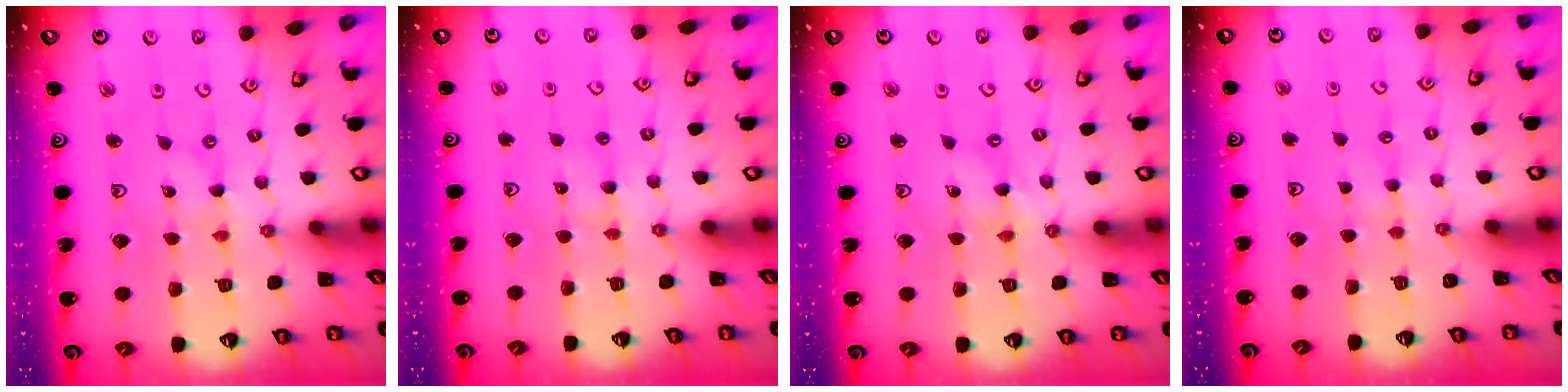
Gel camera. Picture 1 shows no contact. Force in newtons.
{"total": 3.5, "press": 3.5, "slide": 0.5}
{"total": 2.3, "press": 2.3, "slide": 0.2}
{"total": 2.2, "press": 2.2, "slide": 0.5}